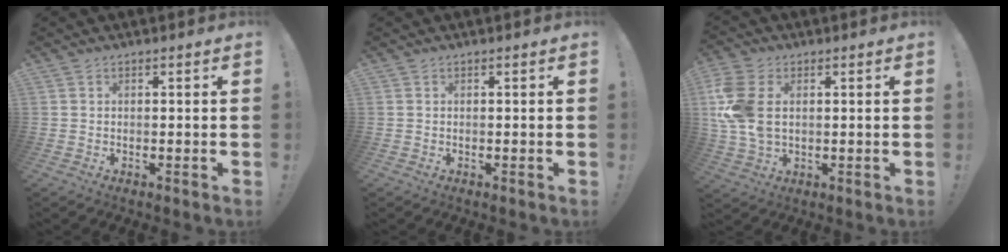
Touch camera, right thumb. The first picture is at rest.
{"total": 0.0}
{"total": 12.6, "force": [1.9, 8.3, 9.2], "torque": [-0.206, -0.001, 0.039]}